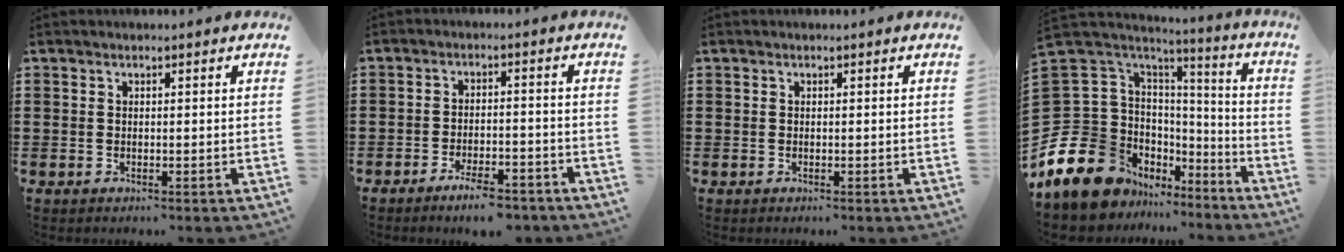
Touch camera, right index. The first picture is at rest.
{"total": 4.8, "force": [-4.2, 0.7, 2.2], "torque": [-0.041, -0.001, -0.078]}
{"total": 0.0}
{"total": 15.1, "force": [-9.2, 10.3, 6.0], "torque": [-0.181, -0.007, -0.163]}